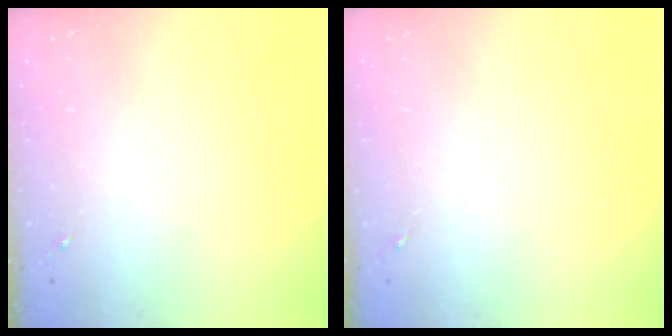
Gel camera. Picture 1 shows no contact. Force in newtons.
{"total": 0.0}